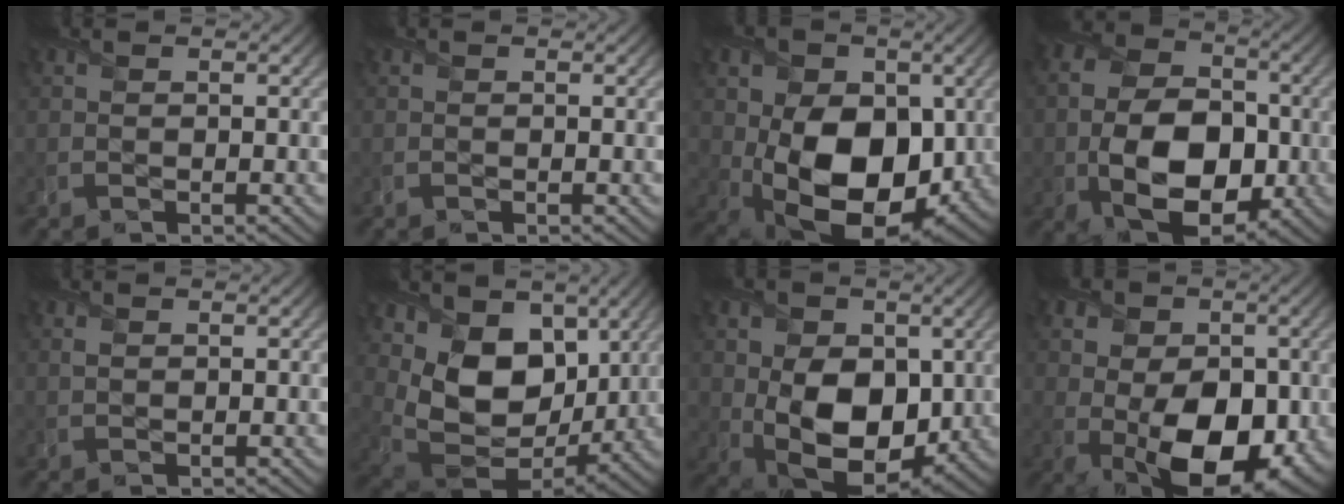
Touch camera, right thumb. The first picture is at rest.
{"total": 0.0}
{"total": 15.5, "force": [-0.4, 11.1, 10.8], "torque": [-0.159, -0.031, 0.005]}
{"total": 13.2, "force": [-2.4, 9.2, 9.3], "torque": [-0.191, -0.035, -0.032]}
{"total": 0.5, "force": [0.3, 0.3, 0.3], "torque": [-0.009, 0.000, 0.008]}
{"total": 13.2, "force": [4.4, 9.3, 8.3], "torque": [-0.187, -0.015, 0.082]}
{"total": 12.7, "force": [0.0, 9.1, 8.8], "torque": [-0.164, -0.029, 0.012]}
{"total": 15.7, "force": [-1.6, 10.6, 11.5], "torque": [-0.152, -0.022, -0.023]}